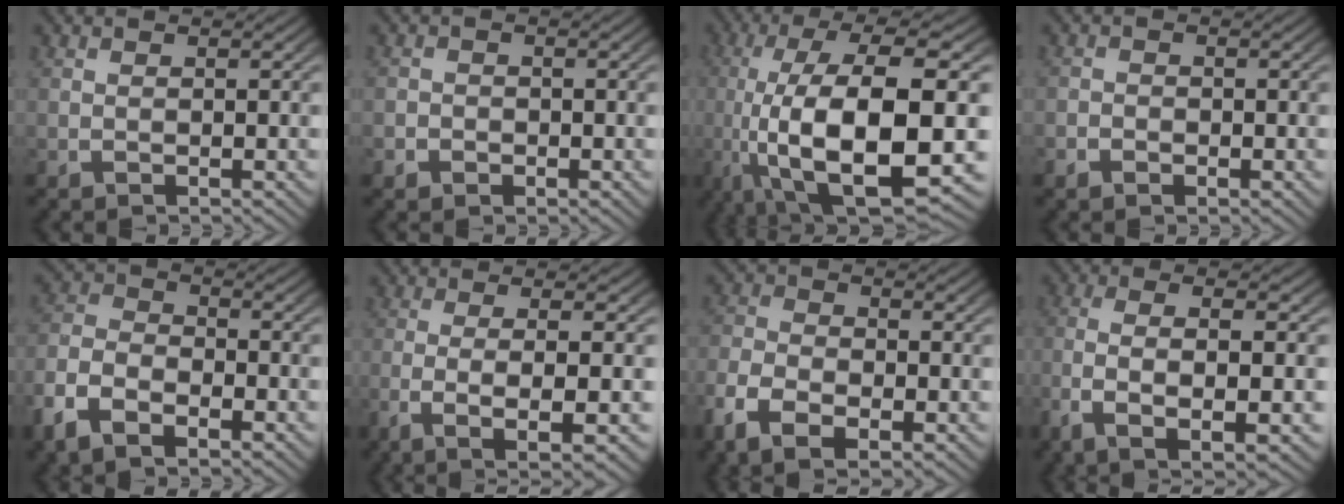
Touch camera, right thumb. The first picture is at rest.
{"total": 1.5, "force": [-0.6, 1.3, 0.2], "torque": [0.002, -0.002, -0.016]}
{"total": 16.7, "force": [-1.9, 7.9, 14.6], "torque": [-0.316, -0.060, 0.009]}
{"total": 1.1, "force": [-0.6, 0.9, 0.2], "torque": [-0.002, -0.001, -0.017]}
{"total": 5.4, "force": [-2.1, 3.8, 3.3], "torque": [-0.082, -0.011, -0.039]}
{"total": 6.8, "force": [-1.3, 1.8, 6.4], "torque": [-0.126, -0.014, -0.010]}
{"total": 5.0, "force": [-1.8, 3.1, 3.5], "torque": [-0.078, -0.010, -0.029]}
{"total": 7.8, "force": [-1.3, 3.1, 7.1], "torque": [-0.151, -0.013, -0.011]}